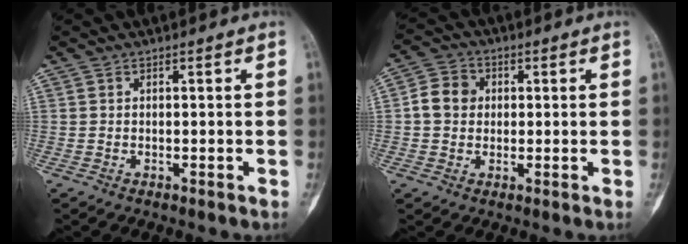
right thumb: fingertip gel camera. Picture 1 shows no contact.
{"total": 6.1, "force": [0.5, 5.2, 3.0], "torque": [-0.041, 0.012, -0.001]}